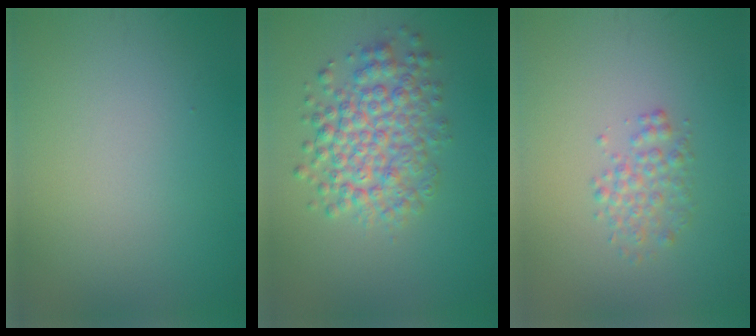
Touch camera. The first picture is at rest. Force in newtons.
{"total": 5.4, "press": 5.4, "slide": 0.1}
{"total": 2.0, "press": 2.0, "slide": 0.1}